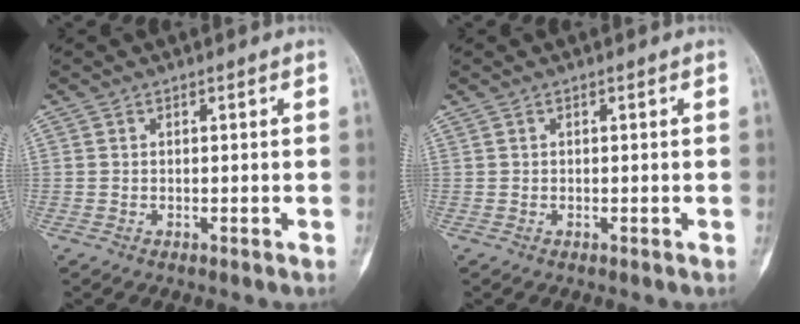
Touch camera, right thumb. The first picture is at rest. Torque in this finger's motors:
{"motor_torque": [0.00, 0.00, 0.00, 0.00, 0.00]}